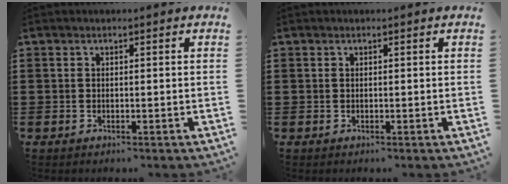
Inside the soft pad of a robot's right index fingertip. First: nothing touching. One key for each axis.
{"total": 0.0}